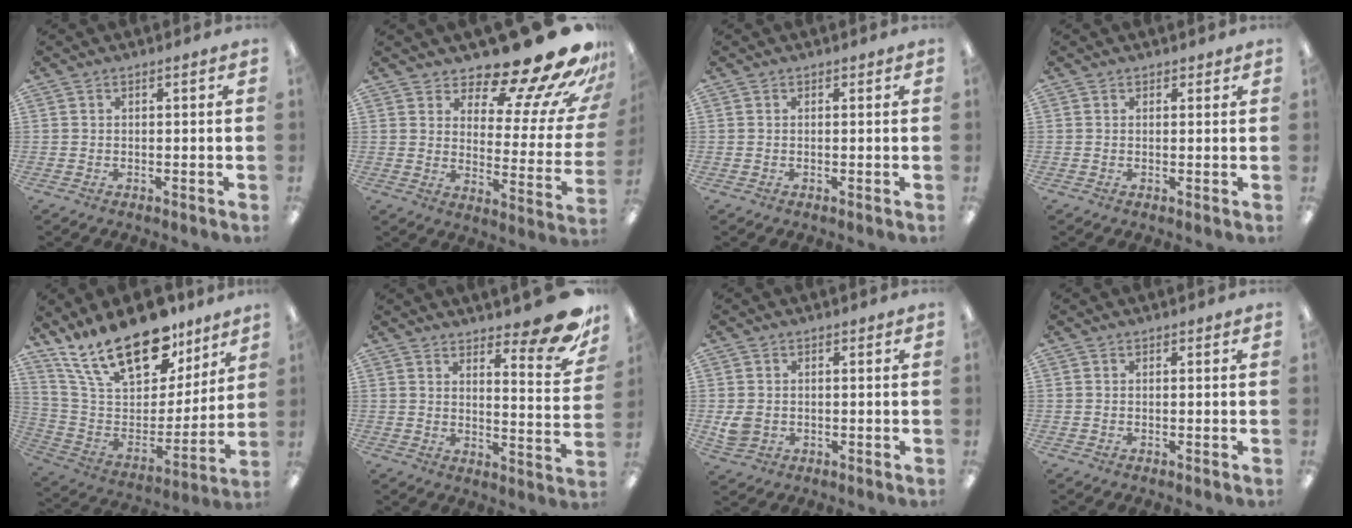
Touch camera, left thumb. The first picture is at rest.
{"total": 19.4, "force": [15.5, 5.5, 10.4], "torque": [-0.134, -0.123, 0.248]}
{"total": 0.0}
{"total": 1.1, "force": [0.8, 0.7, 0.1], "torque": [0.006, -0.001, 0.013]}
{"total": 24.2, "force": [16.7, 11.1, 13.5], "torque": [-0.245, -0.106, 0.298]}
{"total": 13.7, "force": [10.9, 3.4, 7.6], "torque": [-0.091, -0.086, 0.181]}
{"total": 4.5, "force": [0.0, 4.0, 2.0], "torque": [-0.020, 0.003, 0.003]}
{"total": 0.0}